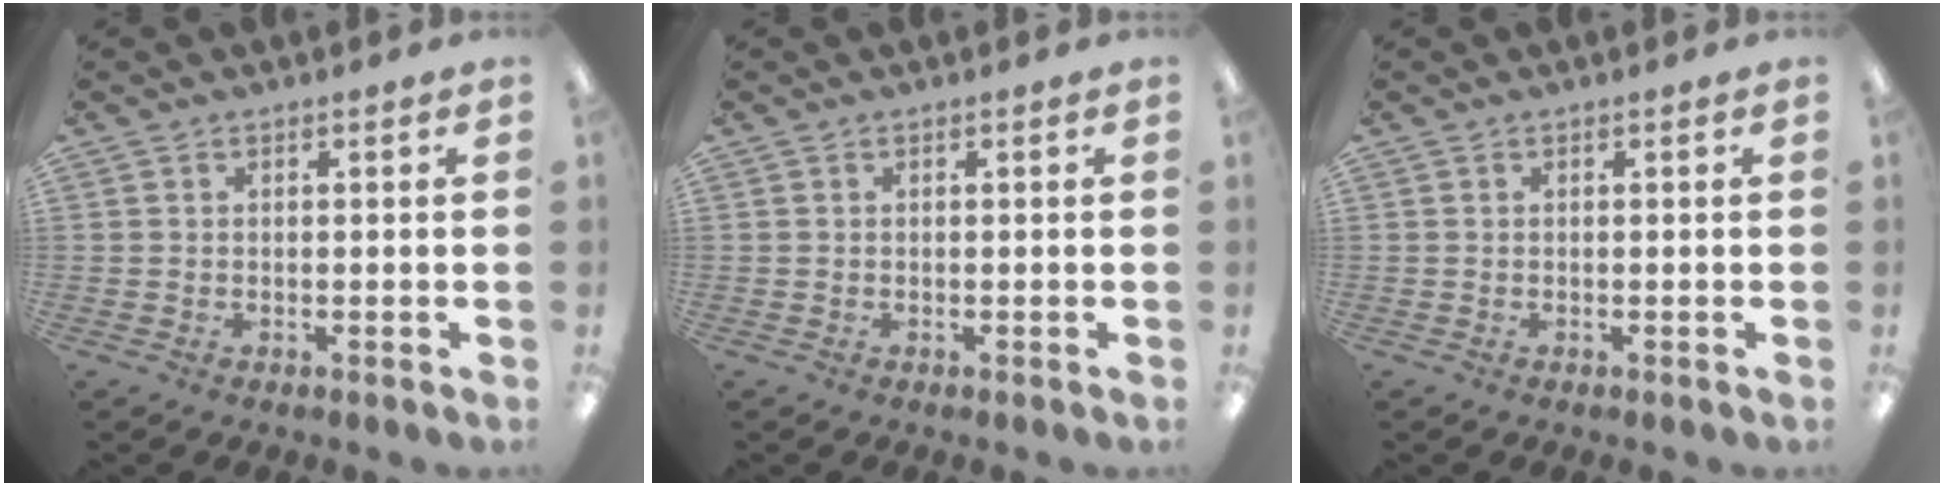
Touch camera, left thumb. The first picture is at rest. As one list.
[{"total": 0.0}, {"total": 0.0}]